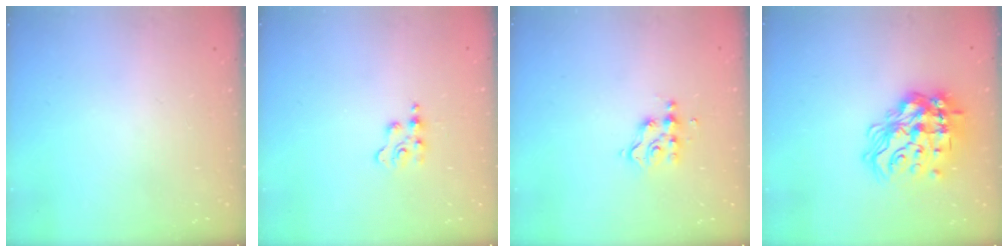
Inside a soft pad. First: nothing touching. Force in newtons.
{"total": 2.7, "press": 2.7, "slide": 0.5}
{"total": 5.4, "press": 5.4, "slide": 0.4}
{"total": 22.8, "press": 22.7, "slide": 2.4}